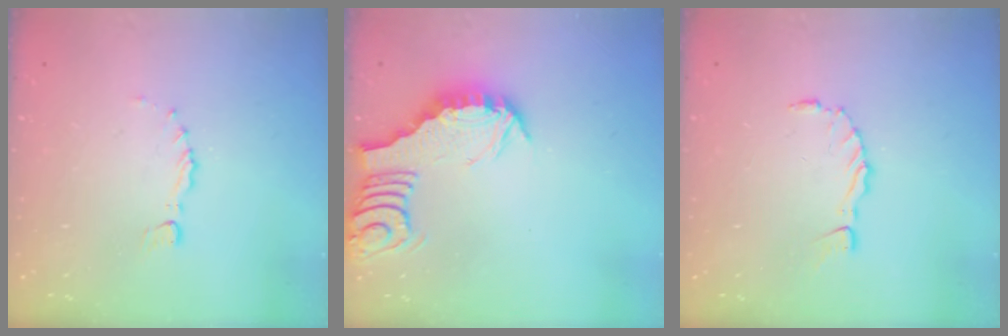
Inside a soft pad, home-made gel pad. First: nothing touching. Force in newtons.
{"total": 3.3, "press": 3.3, "slide": 0.4}
{"total": 0.0}